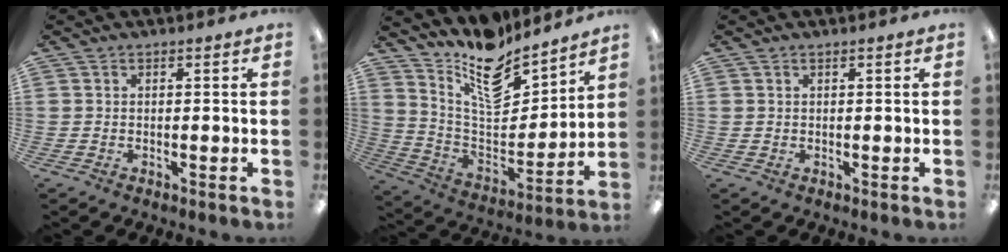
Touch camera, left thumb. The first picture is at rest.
{"total": 15.2, "force": [12.0, 6.2, 7.1], "torque": [-0.124, -0.095, 0.212]}
{"total": 0.0}